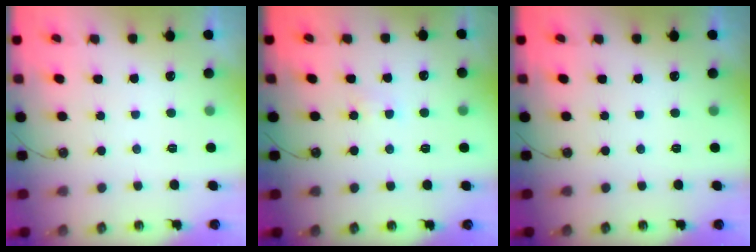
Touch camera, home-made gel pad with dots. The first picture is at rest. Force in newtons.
{"total": 3.3, "press": 3.2, "slide": 0.3}
{"total": 0.0}